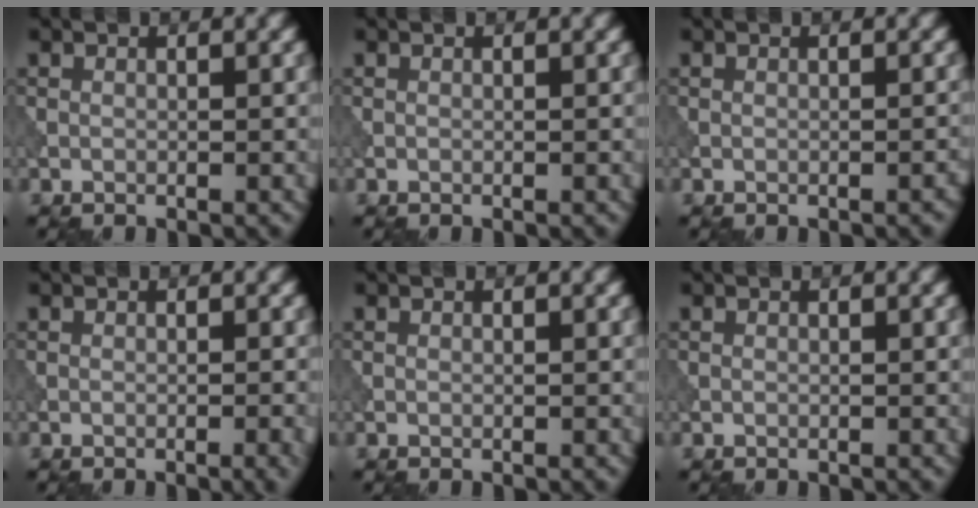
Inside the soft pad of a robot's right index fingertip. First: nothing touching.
{"total": 0.0}
{"total": 0.7, "force": [-0.5, 0.1, 0.4], "torque": [-0.005, 0.003, -0.007]}
{"total": 1.6, "force": [-0.6, 0.3, 1.5], "torque": [-0.015, 0.001, -0.009]}
{"total": 0.0}
{"total": 0.0}